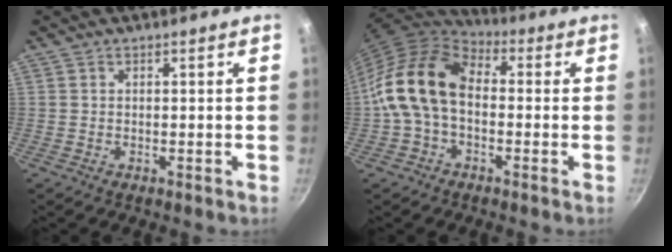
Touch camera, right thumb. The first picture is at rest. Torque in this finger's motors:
{"motor_torque": [1.79, 3.22, 1.14, -0.97, 0.59]}